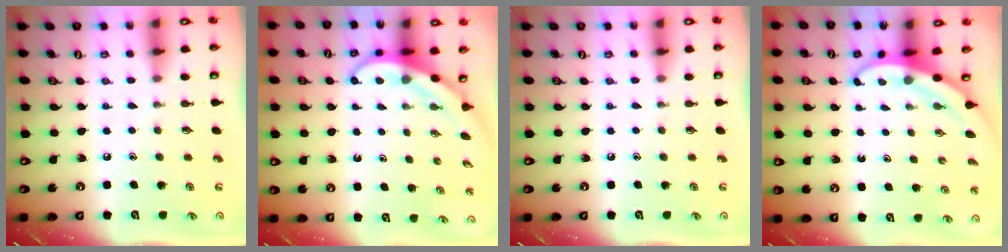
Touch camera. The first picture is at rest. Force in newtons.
{"total": 4.1, "press": 4.1, "slide": 0.3}
{"total": 0.0}
{"total": 3.4, "press": 3.4, "slide": 0.1}